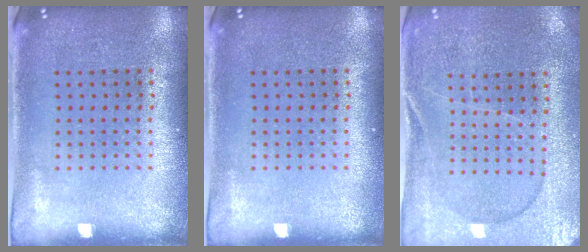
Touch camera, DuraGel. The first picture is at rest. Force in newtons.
{"total": 0.0}
{"total": 1.1, "press": 1.1, "slide": 0.4}